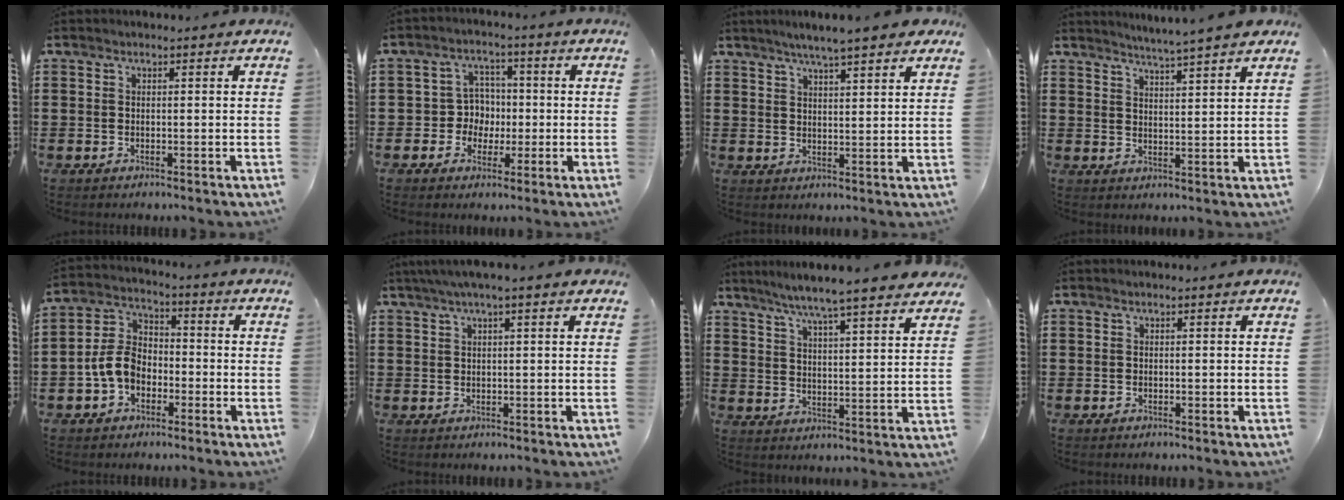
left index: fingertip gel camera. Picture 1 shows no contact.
{"total": 5.2, "force": [-0.6, 5.0, 1.4], "torque": [-0.047, 0.015, -0.014]}
{"total": 4.7, "force": [4.0, 0.2, 2.5], "torque": [-0.060, -0.006, 0.070]}
{"total": 3.7, "force": [3.5, -1.0, 0.6], "torque": [-0.023, -0.019, 0.061]}
{"total": 6.9, "force": [-2.6, 4.9, 4.1], "torque": [-0.103, 0.013, -0.057]}
{"total": 2.7, "force": [1.6, 0.0, 2.2], "torque": [-0.044, 0.002, 0.029]}
{"total": 6.2, "force": [5.6, -0.7, 2.5], "torque": [-0.069, -0.032, 0.094]}
{"total": 0.0}